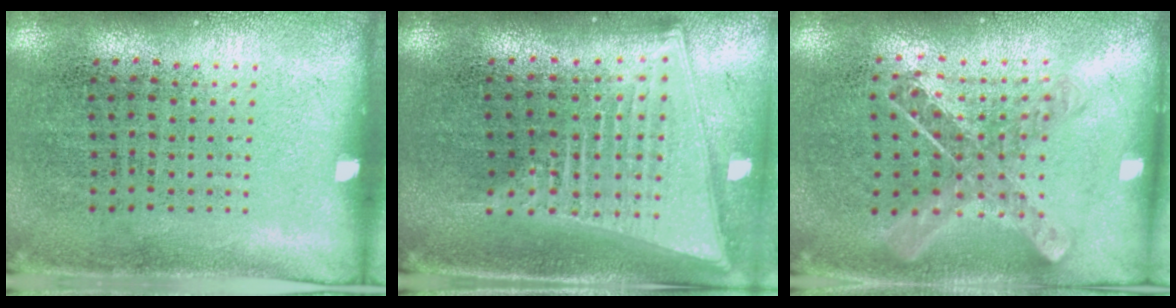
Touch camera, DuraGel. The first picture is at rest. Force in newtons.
{"total": 2.1, "press": 1.8, "slide": 1.2}
{"total": 1.0, "press": 1.0, "slide": 0.1}